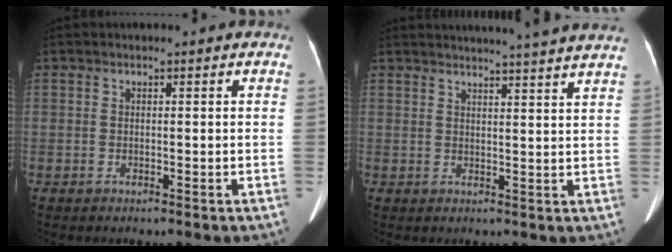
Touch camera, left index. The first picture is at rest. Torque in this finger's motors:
{"motor_torque": [0.62, -0.76, 0.23, 0.07]}